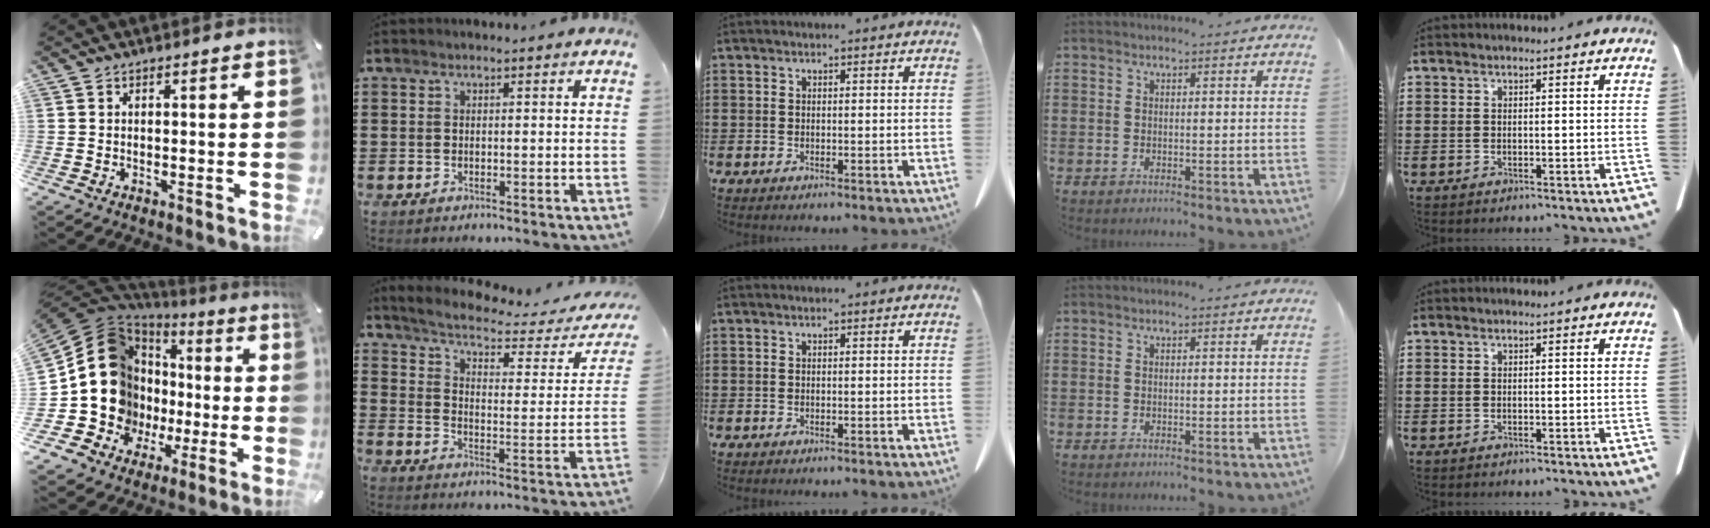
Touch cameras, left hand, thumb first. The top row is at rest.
{"thumb": {"total": 17.8, "force": [-0.1, 16.3, 7.2], "torque": [-0.147, -0.034, 0.028]}, "index": {"total": 3.9, "force": [3.1, 0.3, 2.3], "torque": [-0.066, -0.030, 0.043]}}